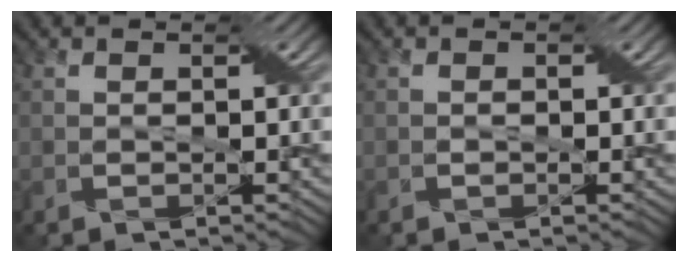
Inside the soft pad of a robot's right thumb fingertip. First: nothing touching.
{"total": 0.5, "force": [-0.2, 0.4, 0.2], "torque": [-0.003, -0.001, -0.004]}